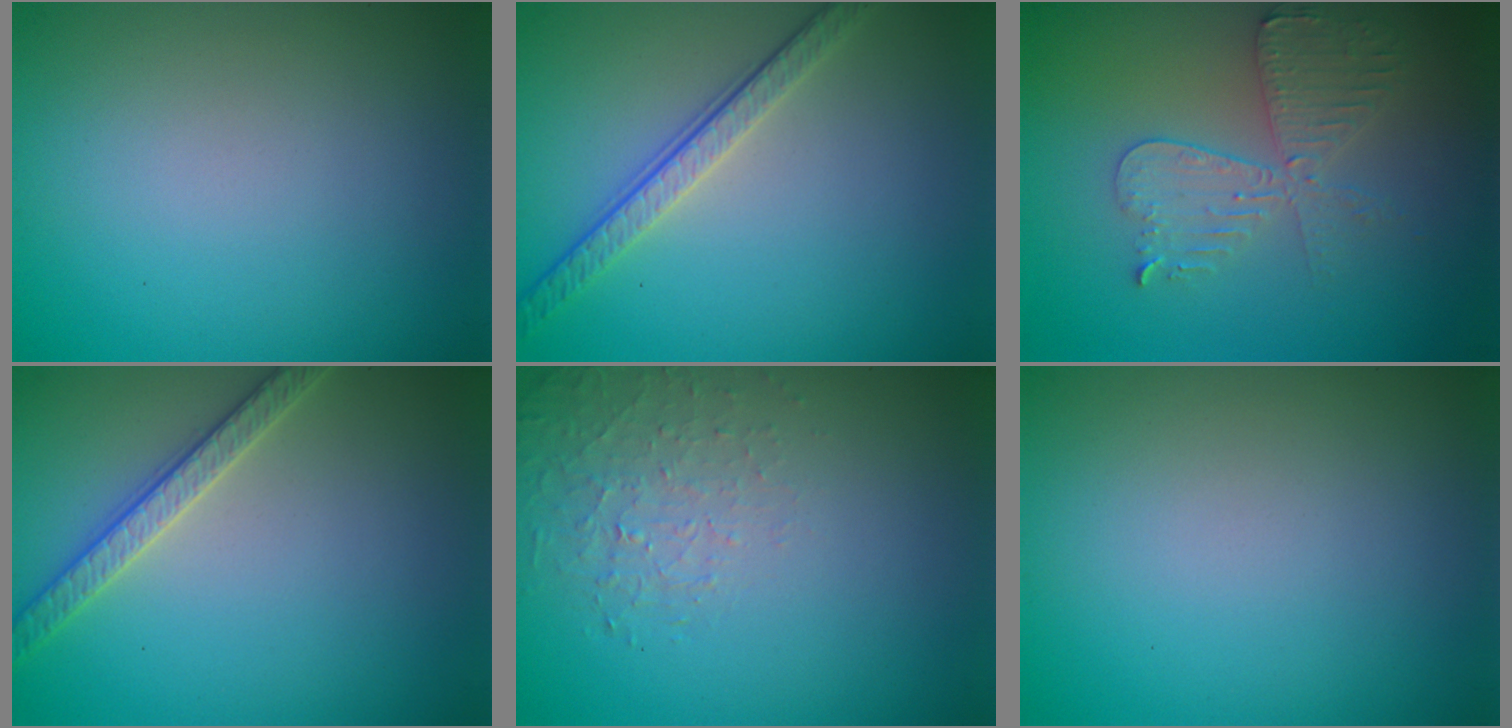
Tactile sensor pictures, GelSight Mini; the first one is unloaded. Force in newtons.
{"total": 3.8, "press": 2.8, "slide": 2.6}
{"total": 4.2, "press": 3.6, "slide": 2.0}
{"total": 2.7, "press": 2.7, "slide": 0.1}
{"total": 1.4, "press": 0.6, "slide": 1.3}
{"total": 0.0}